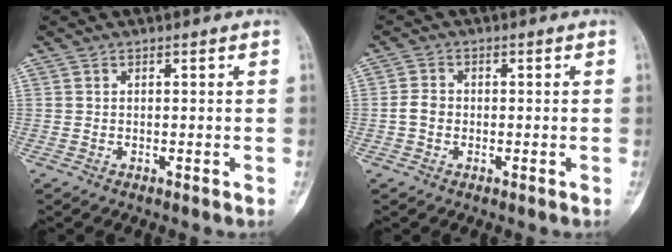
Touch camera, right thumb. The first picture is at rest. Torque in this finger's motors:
{"motor_torque": [0.26, 0.03, 0.53, -0.20, 0.21]}